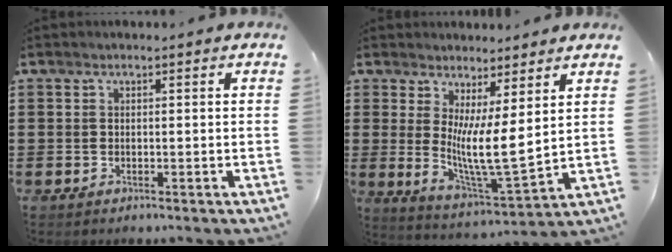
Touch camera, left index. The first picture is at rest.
{"total": 8.4, "force": [2.7, 1.5, 7.8], "torque": [-0.142, -0.031, 0.047]}